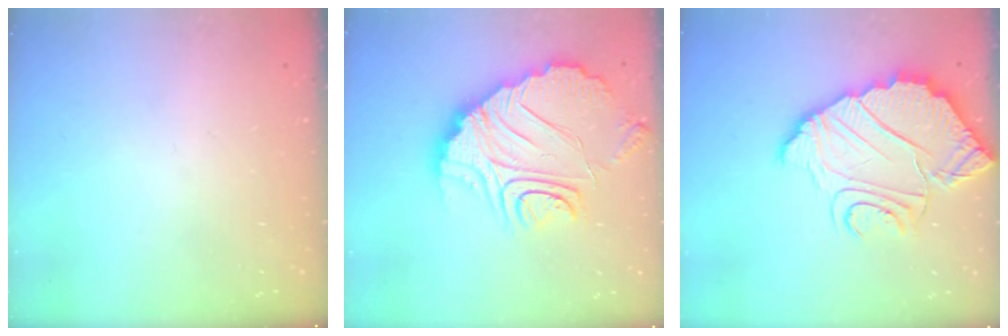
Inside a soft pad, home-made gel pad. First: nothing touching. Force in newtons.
{"total": 16.8, "press": 16.7, "slide": 1.6}
{"total": 11.4, "press": 11.4, "slide": 1.0}